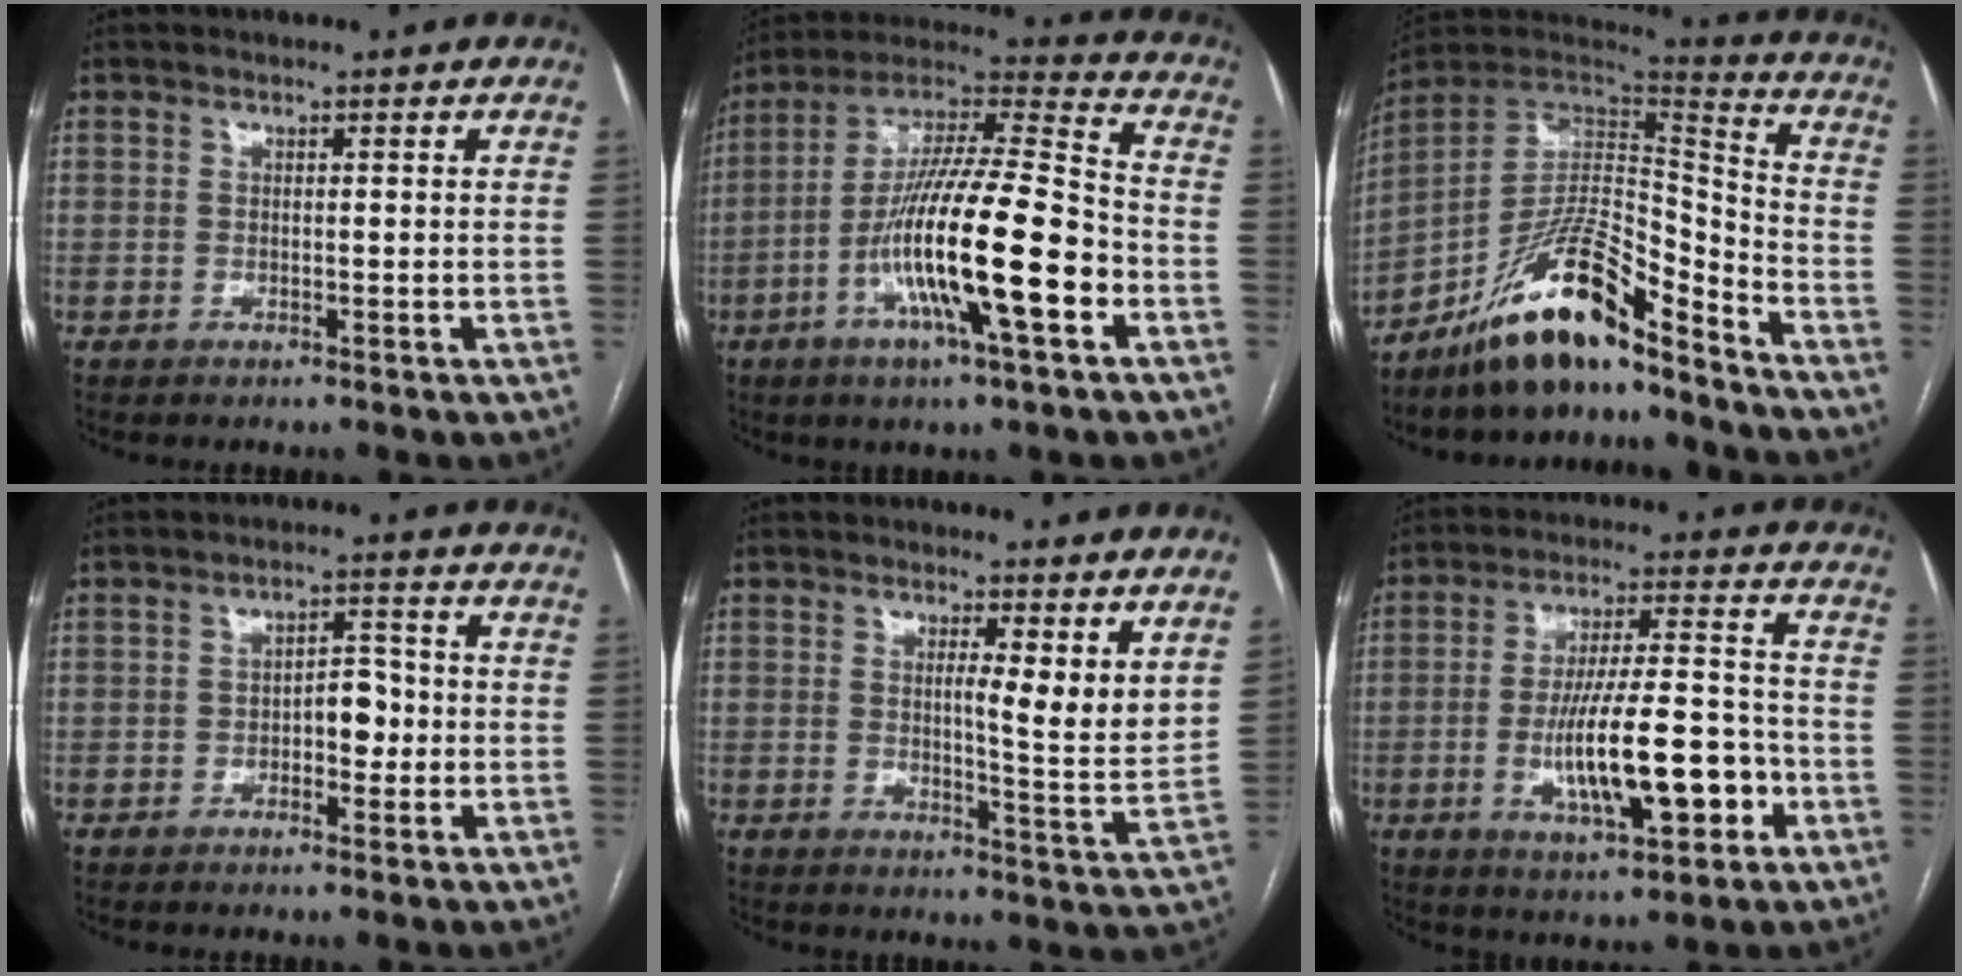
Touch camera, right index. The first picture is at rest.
{"total": 20.2, "force": [-6.4, 2.0, 19.1], "torque": [-0.352, -0.007, -0.112]}
{"total": 15.0, "force": [-11.0, 3.3, 9.7], "torque": [-0.170, 0.023, -0.194]}
{"total": 4.3, "force": [-0.9, 2.3, 3.5], "torque": [-0.046, 0.013, -0.014]}
{"total": 5.7, "force": [3.2, 0.6, 4.7], "torque": [-0.060, -0.023, 0.043]}
{"total": 14.6, "force": [-4.2, 3.5, 13.6], "torque": [-0.237, 0.008, -0.063]}